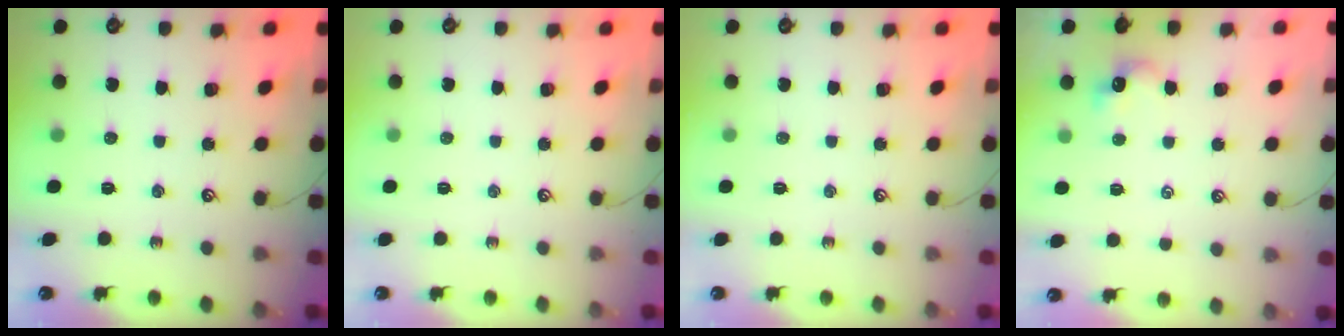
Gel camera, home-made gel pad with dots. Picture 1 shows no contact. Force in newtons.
{"total": 0.0}
{"total": 0.0}
{"total": 2.0, "press": 1.9, "slide": 0.3}